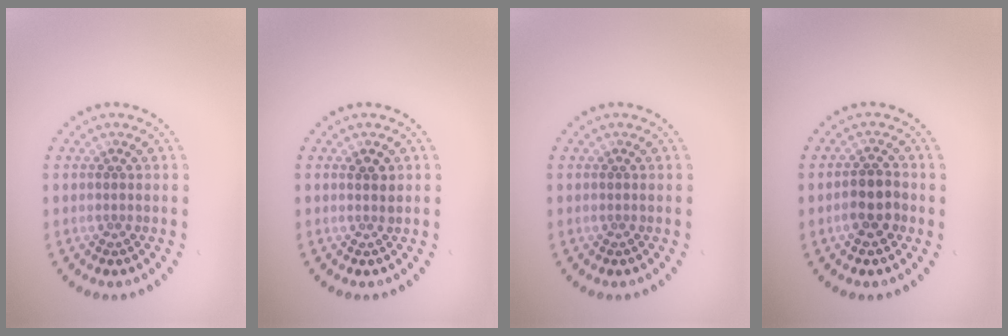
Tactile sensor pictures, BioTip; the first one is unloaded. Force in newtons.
{"total": 1.1, "press": 1.0, "slide": 0.5}
{"total": 0.0}
{"total": 2.6, "press": 2.4, "slide": 0.8}